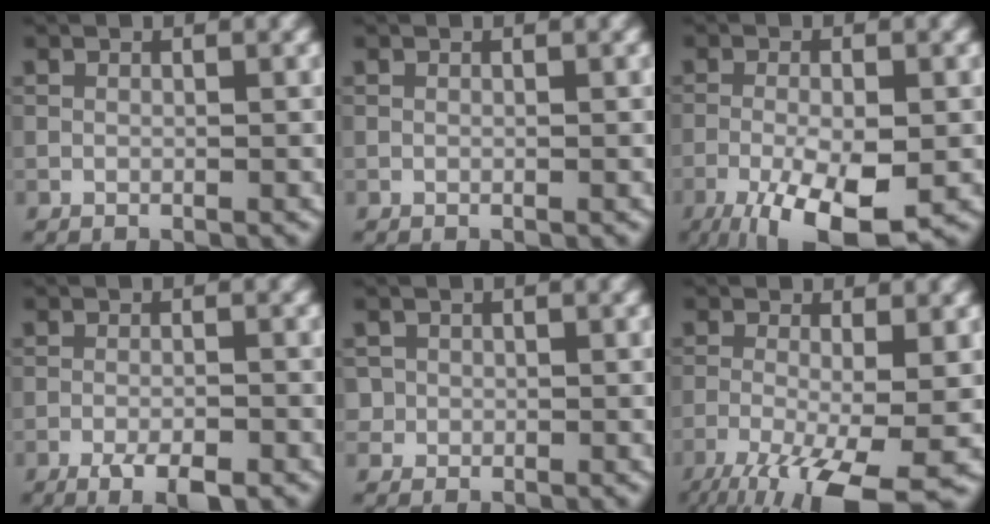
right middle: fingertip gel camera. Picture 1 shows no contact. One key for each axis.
{"total": 0.0}
{"total": 8.5, "fx": -4.0, "fy": 2.6, "fz": 7.0, "tx": -0.128, "ty": -0.012, "tz": -0.065}
{"total": 3.5, "fx": -2.2, "fy": 0.8, "fz": 2.6, "tx": -0.050, "ty": -0.004, "tz": -0.037}
{"total": 1.2, "fx": 0.0, "fy": 1.2, "fz": 0.1, "tx": 0.012, "ty": -0.003, "tz": 0.000}
{"total": 10.3, "fx": -5.2, "fy": 2.9, "fz": 8.4, "tx": -0.150, "ty": -0.027, "tz": -0.089}